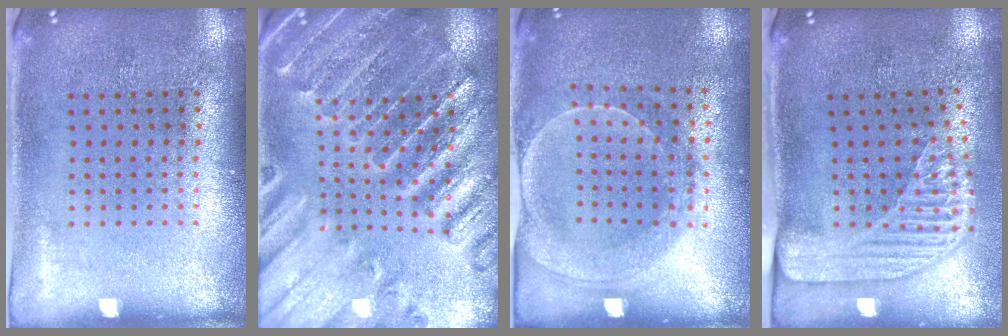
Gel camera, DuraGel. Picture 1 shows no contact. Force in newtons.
{"total": 2.8, "press": 2.8, "slide": 0.4}
{"total": 1.8, "press": 1.7, "slide": 0.4}
{"total": 2.3, "press": 1.7, "slide": 1.5}